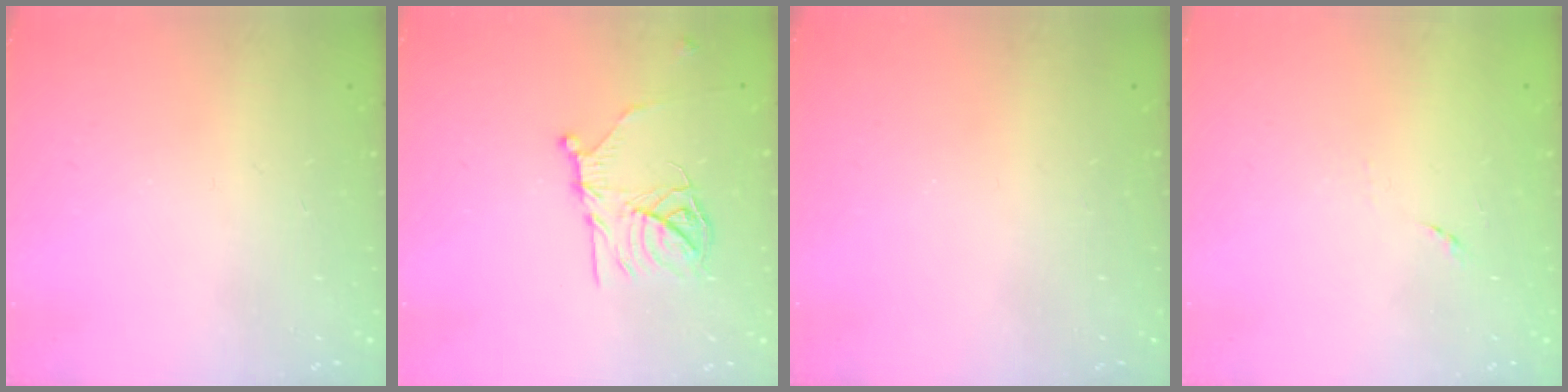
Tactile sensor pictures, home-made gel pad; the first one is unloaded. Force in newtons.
{"total": 13.2, "press": 13.2, "slide": 0.8}
{"total": 0.0}
{"total": 5.7, "press": 5.6, "slide": 0.6}